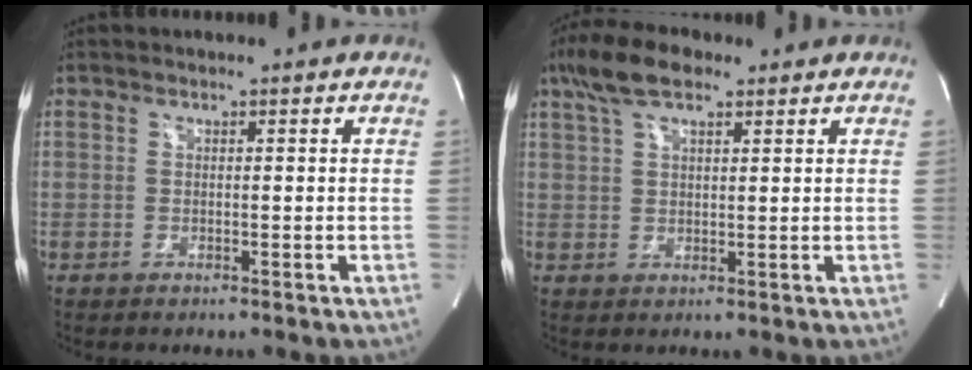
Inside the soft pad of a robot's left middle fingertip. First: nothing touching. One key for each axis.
{"total": 7.6, "fx": 5.0, "fy": 2.6, "fz": 5.1, "tx": -0.107, "ty": 0.025, "tz": 0.093}